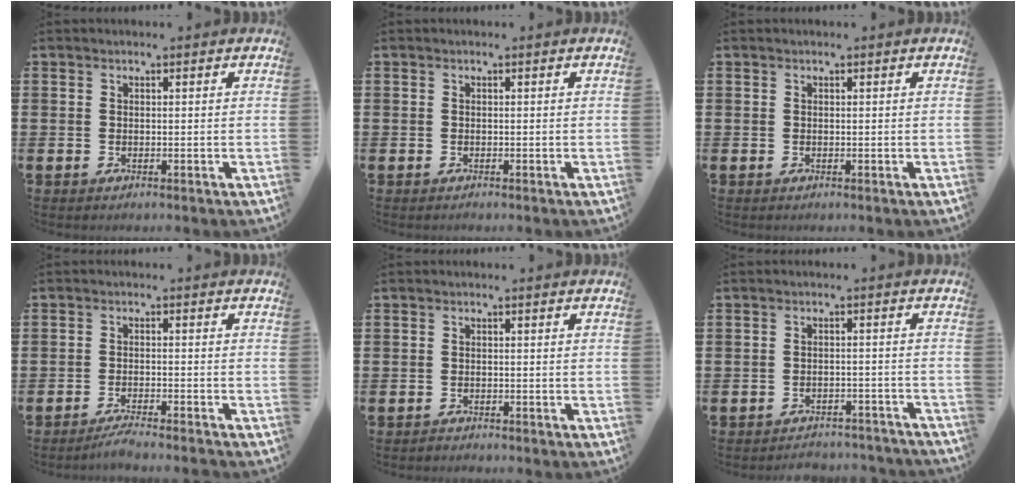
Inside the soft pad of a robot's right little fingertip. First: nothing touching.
{"total": 0.0}
{"total": 0.0}
{"total": 2.3, "force": [-2.0, -0.2, 1.1], "torque": [-0.017, 0.006, -0.039]}
{"total": 0.7, "force": [-0.7, 0.1, 0.0], "torque": [-0.001, 0.000, -0.015]}
{"total": 2.5, "force": [-2.5, 0.1, -0.1], "torque": [-0.005, 0.004, -0.055]}